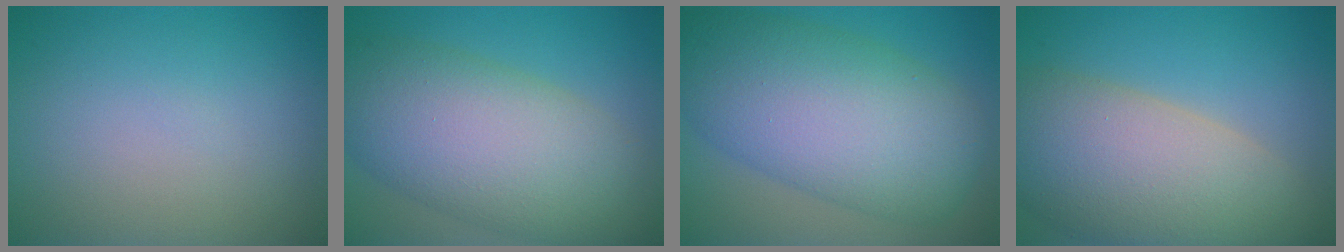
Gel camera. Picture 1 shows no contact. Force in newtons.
{"total": 11.2, "press": 11.2, "slide": 0.5}
{"total": 11.9, "press": 11.9, "slide": 0.2}
{"total": 11.3, "press": 11.3, "slide": 1.2}